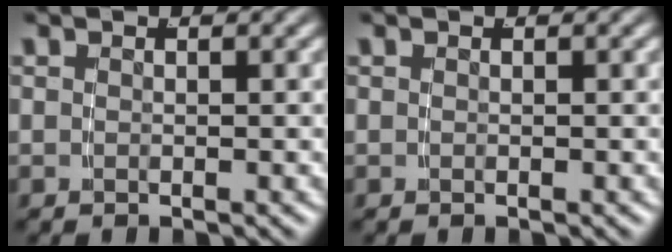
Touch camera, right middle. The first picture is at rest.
{"total": 0.0}